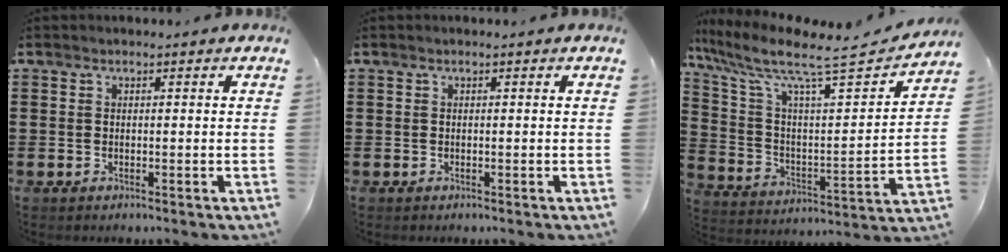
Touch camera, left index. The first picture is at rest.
{"total": 0.0}
{"total": 9.7, "force": [7.4, 1.4, 6.1], "torque": [-0.147, -0.052, 0.116]}